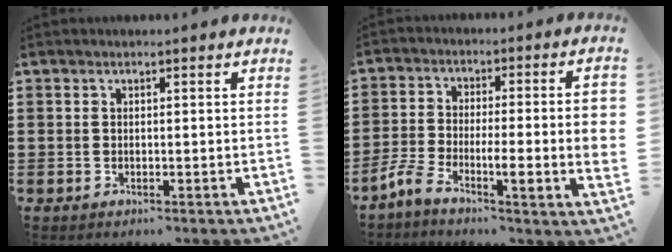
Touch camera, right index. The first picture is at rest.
{"total": 8.9, "force": [-2.5, 2.0, 8.3], "torque": [-0.164, -0.007, -0.051]}